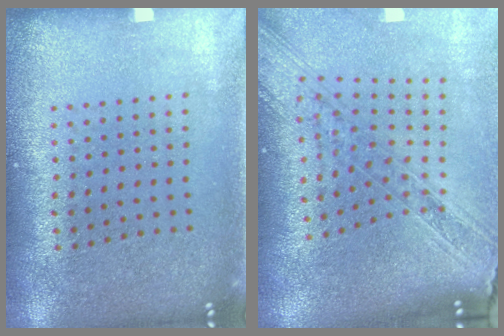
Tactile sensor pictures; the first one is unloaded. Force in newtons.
{"total": 2.3, "press": 1.9, "slide": 1.2}